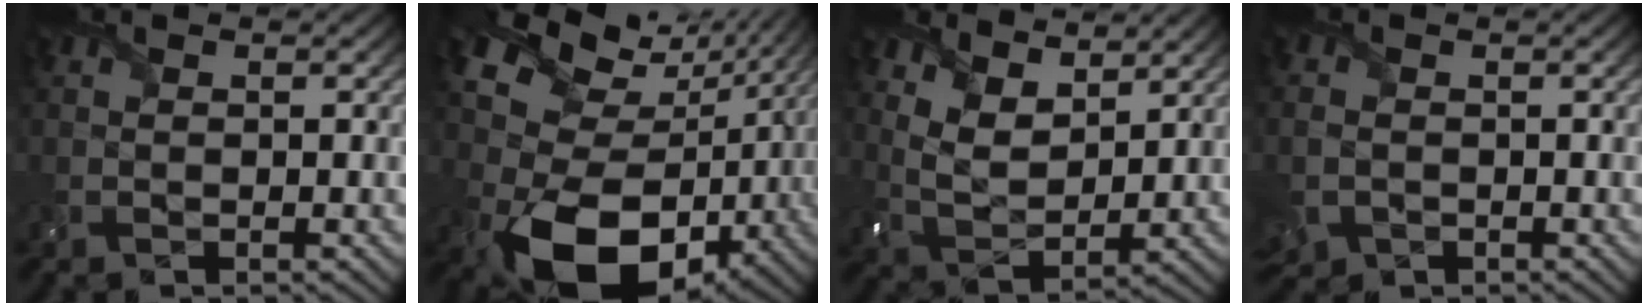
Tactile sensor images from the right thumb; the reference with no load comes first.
{"total": 18.2, "force": [0.3, 12.9, 12.8], "torque": [-0.238, -0.044, 0.047]}
{"total": 7.4, "force": [4.8, 3.5, 4.3], "torque": [-0.105, -0.006, 0.093]}
{"total": 3.9, "force": [-1.3, 3.2, 1.9], "torque": [-0.060, -0.017, -0.025]}